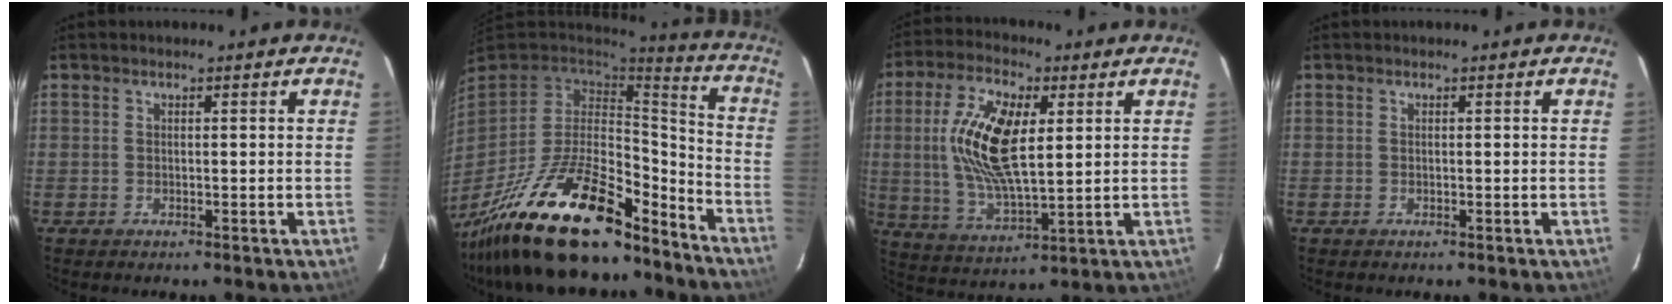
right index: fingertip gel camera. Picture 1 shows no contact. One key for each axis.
{"total": 28.1, "fx": -20.0, "fy": 9.9, "fz": 17.1, "tx": -0.328, "ty": -0.025, "tz": -0.319}
{"total": 15.0, "fx": 2.9, "fy": 6.1, "fz": 13.4, "tx": -0.266, "ty": 0.006, "tz": 0.059}
{"total": 0.0}